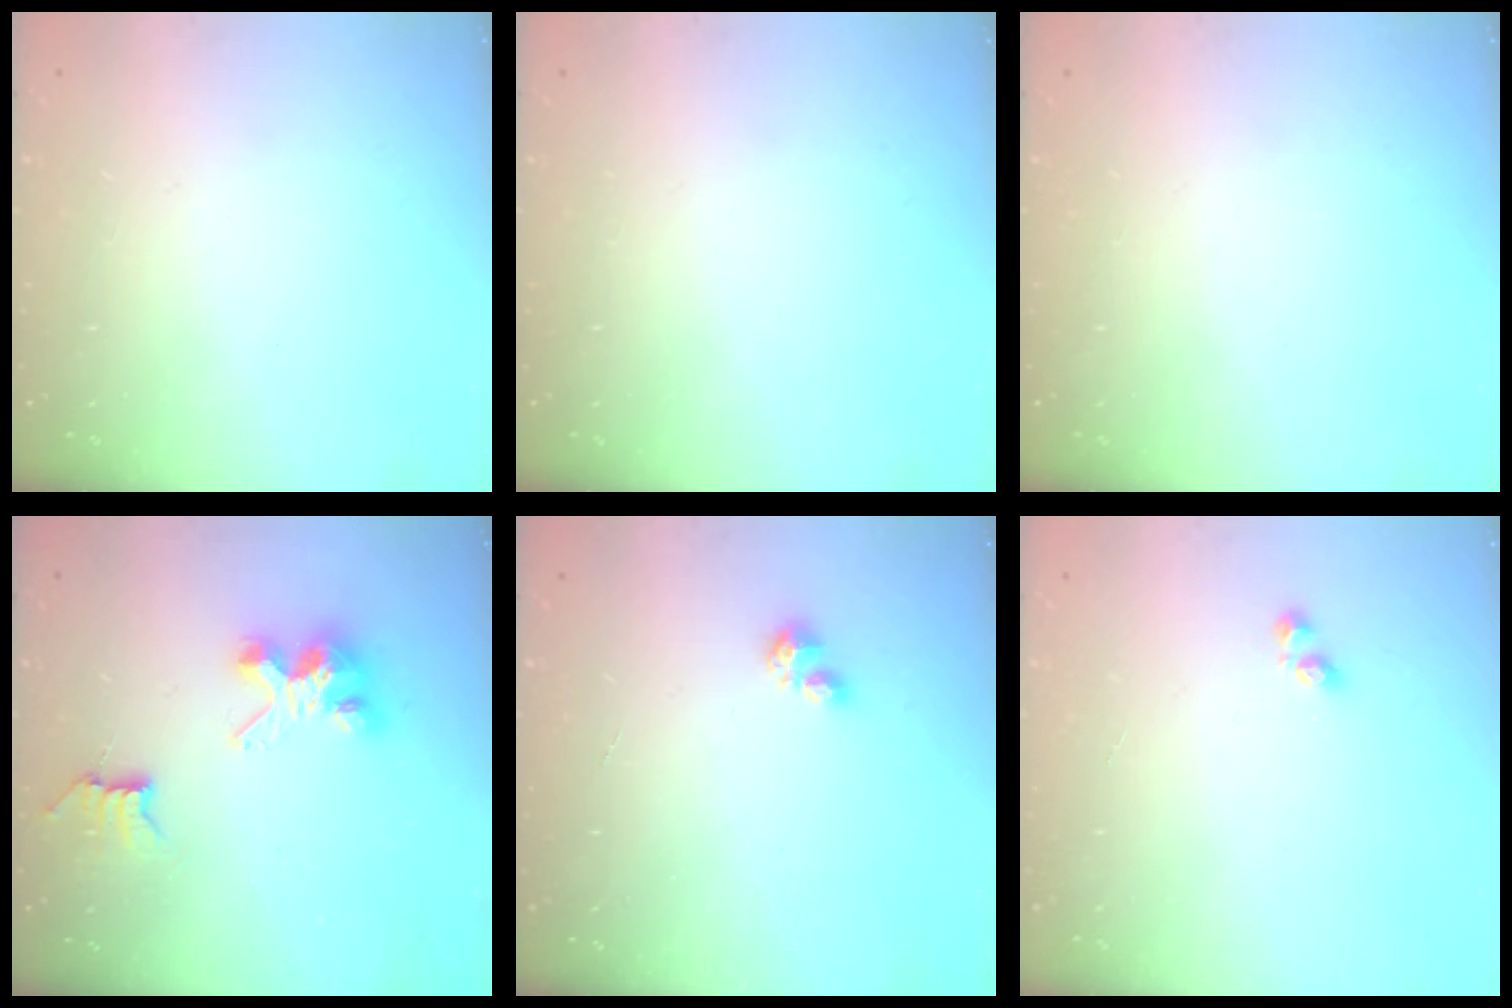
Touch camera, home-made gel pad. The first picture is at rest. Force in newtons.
{"total": 0.0}
{"total": 0.0}
{"total": 7.8, "press": 7.8, "slide": 0.3}
{"total": 1.0, "press": 1.0, "slide": 0.1}
{"total": 2.9, "press": 2.6, "slide": 1.3}